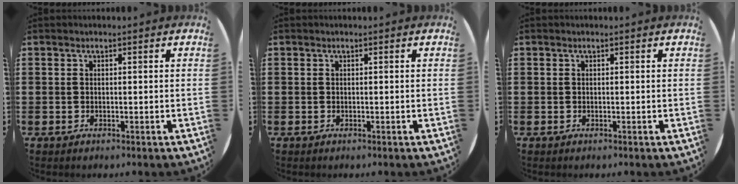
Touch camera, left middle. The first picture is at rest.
{"total": 0.0}
{"total": 0.0}